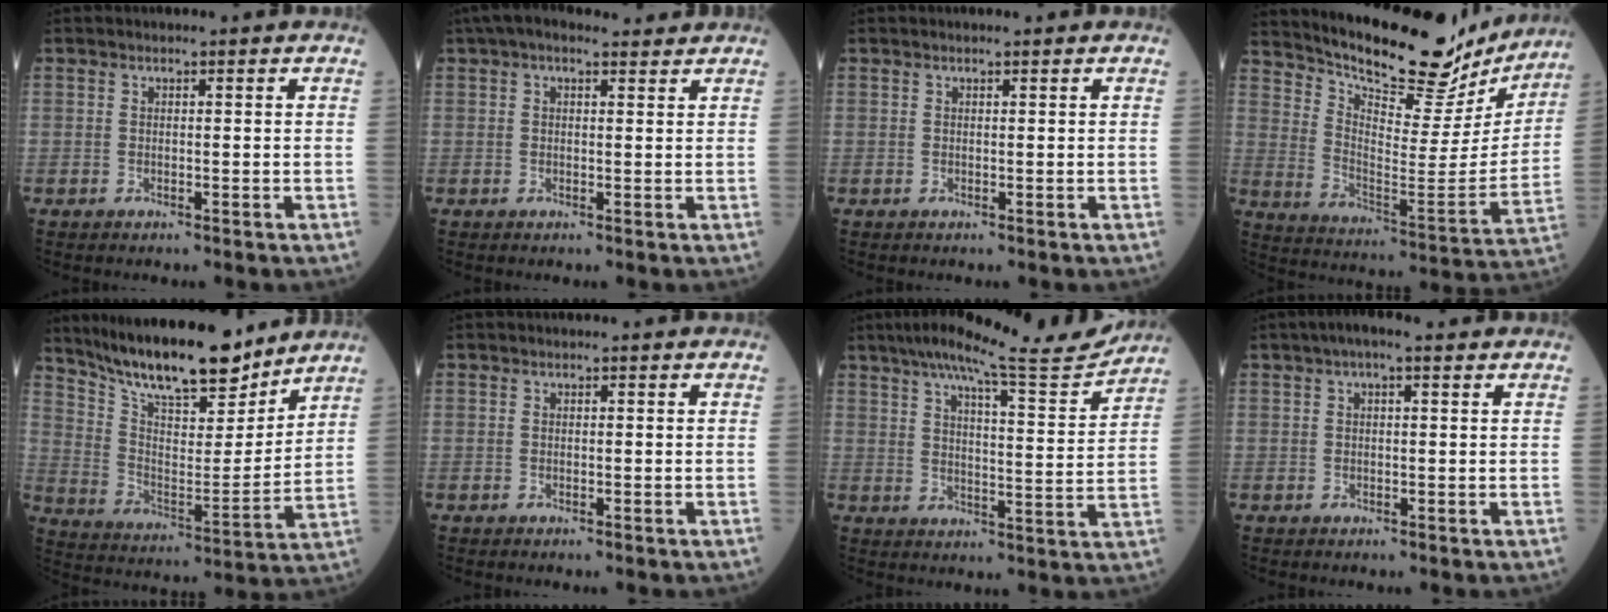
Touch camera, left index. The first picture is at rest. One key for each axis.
{"total": 6.6, "fx": 5.2, "fy": 2.2, "fz": 3.4, "tx": -0.061, "ty": 0.042, "tz": 0.082}
{"total": 0.7, "fx": 0.6, "fy": 0.0, "fz": 0.3, "tx": -0.009, "ty": 0.002, "tz": 0.011}
{"total": 22.4, "fx": 20.2, "fy": 5.5, "fz": 8.1, "tx": -0.131, "ty": -0.039, "tz": 0.284}
{"total": 18.1, "fx": 15.6, "fy": 3.6, "fz": 8.6, "tx": -0.153, "ty": -0.006, "tz": 0.269}
{"total": 0.0}
{"total": 16.3, "fx": 14.7, "fy": 0.0, "fz": 7.0, "tx": -0.112, "ty": -0.014, "tz": 0.207}
{"total": 3.8, "fx": 2.2, "fy": 0.9, "fz": 2.9, "tx": -0.053, "ty": 0.026, "tz": 0.033}